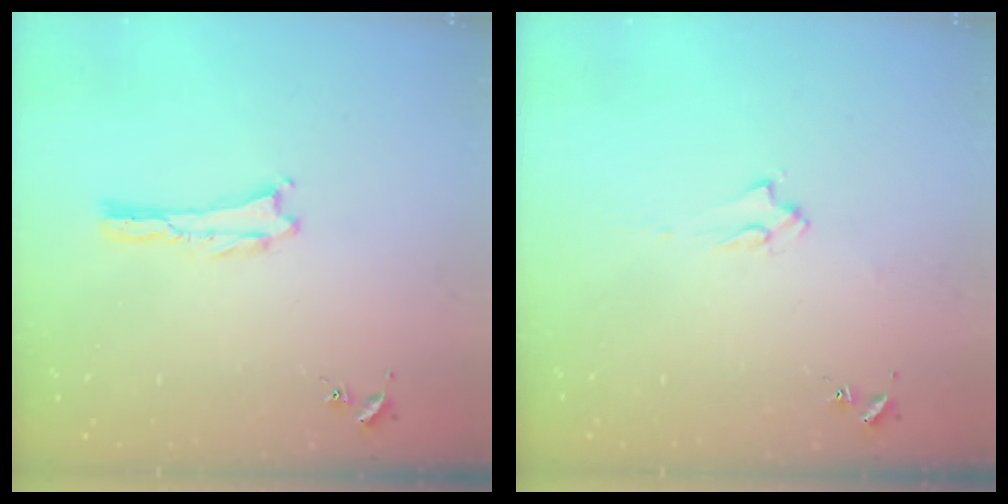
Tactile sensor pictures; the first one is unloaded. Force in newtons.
{"total": 2.0, "press": 2.0, "slide": 0.3}